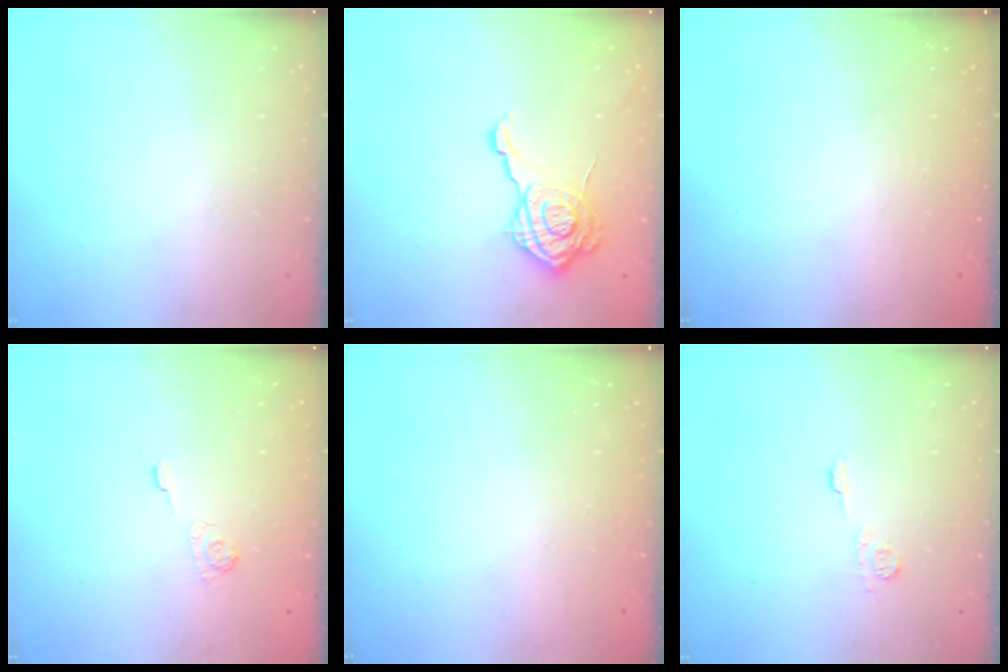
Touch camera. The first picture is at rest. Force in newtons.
{"total": 16.1, "press": 16.1, "slide": 0.5}
{"total": 2.3, "press": 2.2, "slide": 0.8}
{"total": 3.7, "press": 3.4, "slide": 1.4}
{"total": 2.3, "press": 2.1, "slide": 0.8}
{"total": 5.6, "press": 5.6, "slide": 0.7}